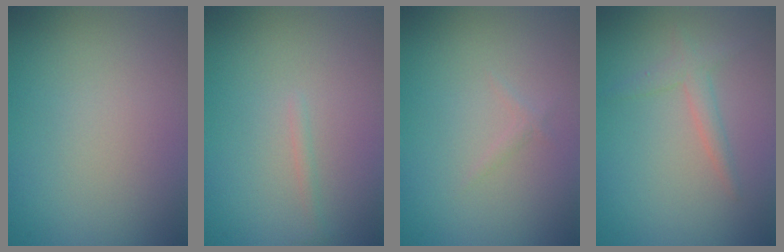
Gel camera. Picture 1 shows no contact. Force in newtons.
{"total": 0.6, "press": 0.6, "slide": 0.0}
{"total": 0.5, "press": 0.5, "slide": 0.0}
{"total": 1.6, "press": 1.6, "slide": 0.0}